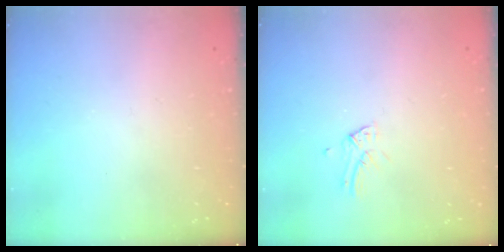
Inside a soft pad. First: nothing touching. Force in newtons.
{"total": 2.1, "press": 2.1, "slide": 0.1}